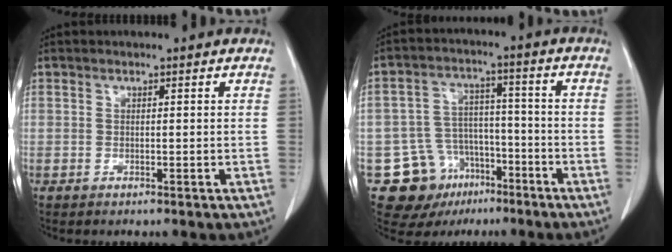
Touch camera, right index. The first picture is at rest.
{"total": 11.5, "force": [-6.2, 9.2, 3.3], "torque": [-0.056, 0.041, -0.087]}